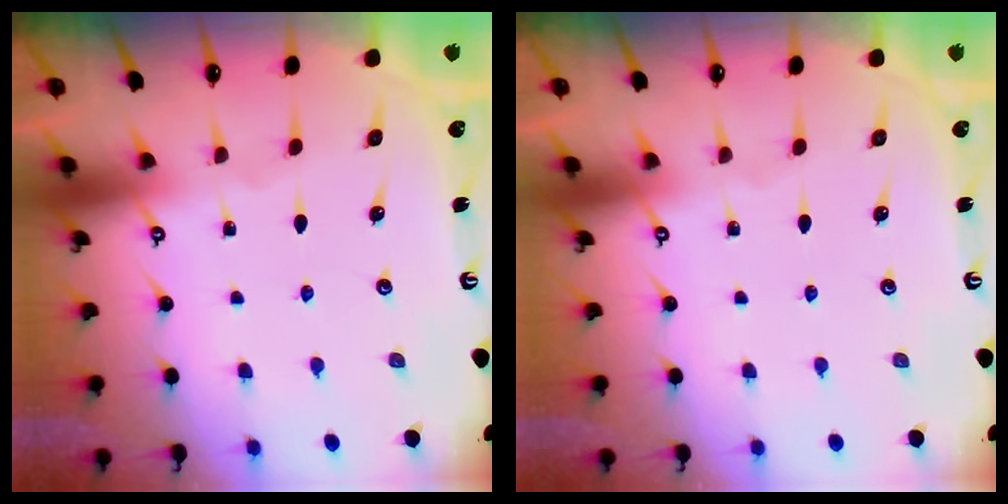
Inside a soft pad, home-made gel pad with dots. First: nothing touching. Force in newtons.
{"total": 0.0}